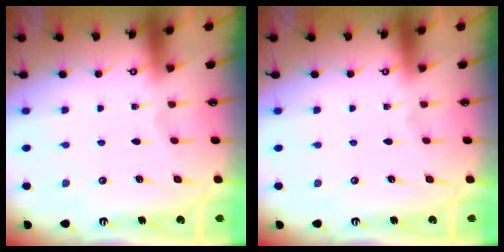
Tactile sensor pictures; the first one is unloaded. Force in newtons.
{"total": 0.0}